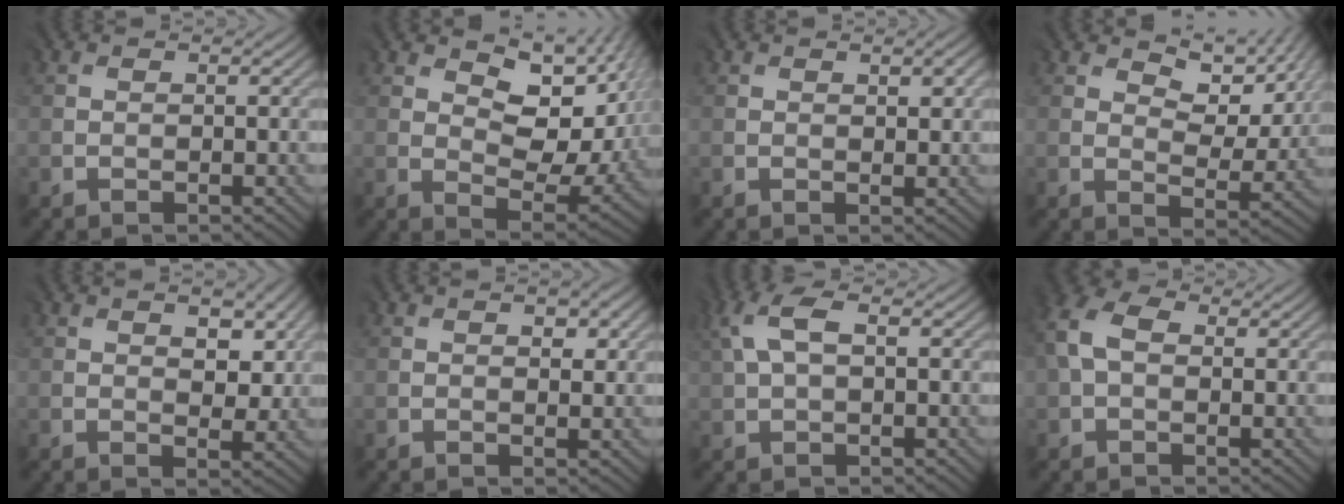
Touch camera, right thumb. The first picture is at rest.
{"total": 11.1, "force": [3.4, 6.4, 8.4], "torque": [-0.132, -0.015, 0.067]}
{"total": 1.8, "force": [0.8, 0.9, 1.4], "torque": [-0.021, -0.004, 0.018]}
{"total": 7.7, "force": [3.9, 4.0, 5.4], "torque": [-0.089, -0.008, 0.064]}
{"total": 4.6, "force": [1.4, 2.6, 3.5], "torque": [-0.049, -0.007, 0.027]}
{"total": 2.1, "force": [0.8, 1.1, 1.6], "torque": [-0.024, -0.003, 0.017]}
{"total": 5.3, "force": [1.7, 2.6, 4.3], "torque": [-0.107, 0.016, 0.032]}
{"total": 5.6, "force": [1.1, 3.9, 3.9], "torque": [-0.108, 0.012, 0.008]}